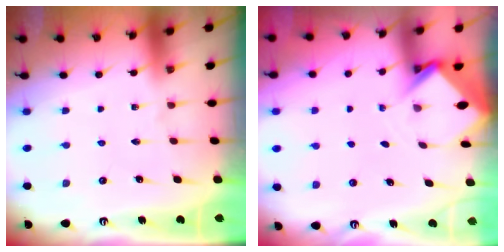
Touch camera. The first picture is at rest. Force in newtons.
{"total": 2.9, "press": 2.9, "slide": 0.2}